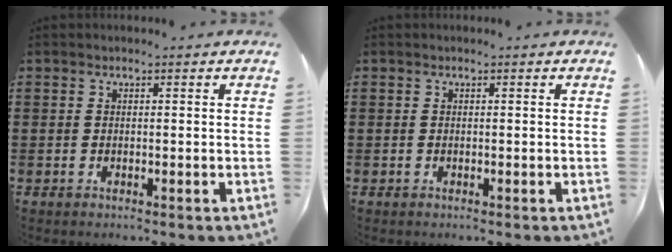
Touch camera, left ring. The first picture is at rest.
{"total": 0.0}